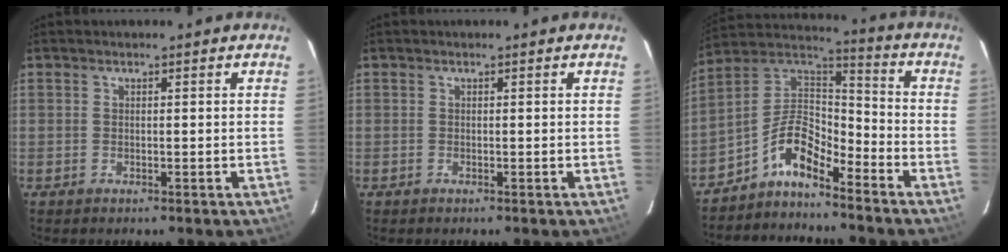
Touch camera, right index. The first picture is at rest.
{"total": 0.0}
{"total": 9.7, "force": [-6.7, 3.5, 6.0], "torque": [-0.134, 0.035, -0.139]}